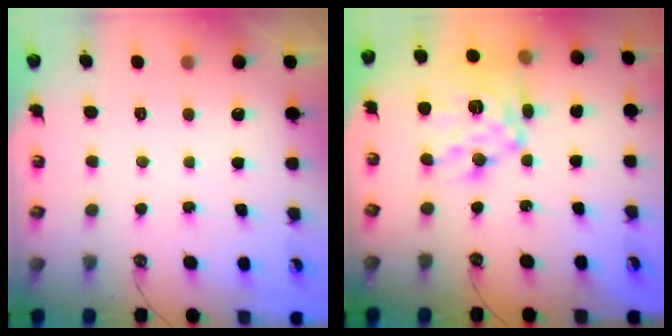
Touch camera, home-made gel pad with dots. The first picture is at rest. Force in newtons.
{"total": 18.0, "press": 18.0, "slide": 1.6}